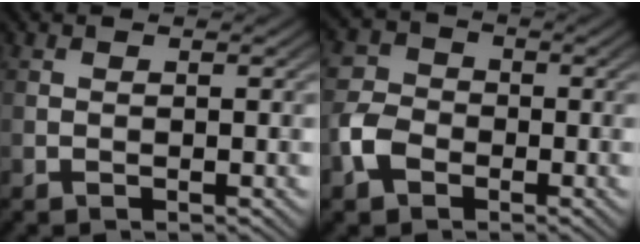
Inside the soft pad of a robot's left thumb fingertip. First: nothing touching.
{"total": 4.7, "force": [-2.1, 3.6, 2.4], "torque": [-0.062, 0.000, -0.052]}